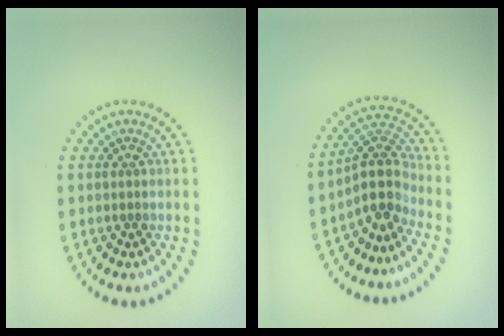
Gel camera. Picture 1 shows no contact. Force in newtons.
{"total": 3.8, "press": 2.9, "slide": 2.5}